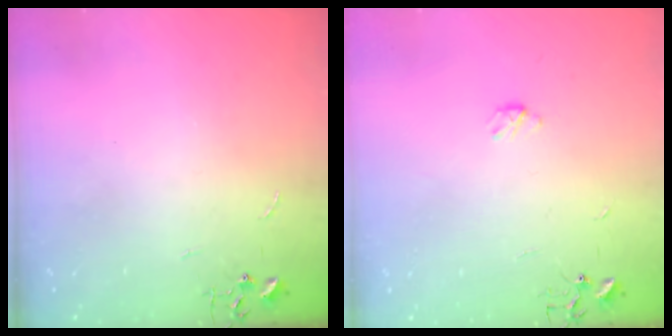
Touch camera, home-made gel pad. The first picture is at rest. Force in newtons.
{"total": 2.9, "press": 2.9, "slide": 0.4}